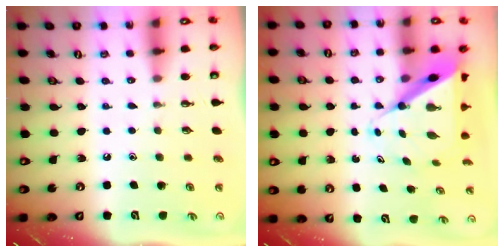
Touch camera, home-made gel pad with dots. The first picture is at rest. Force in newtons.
{"total": 9.3, "press": 9.3, "slide": 0.8}